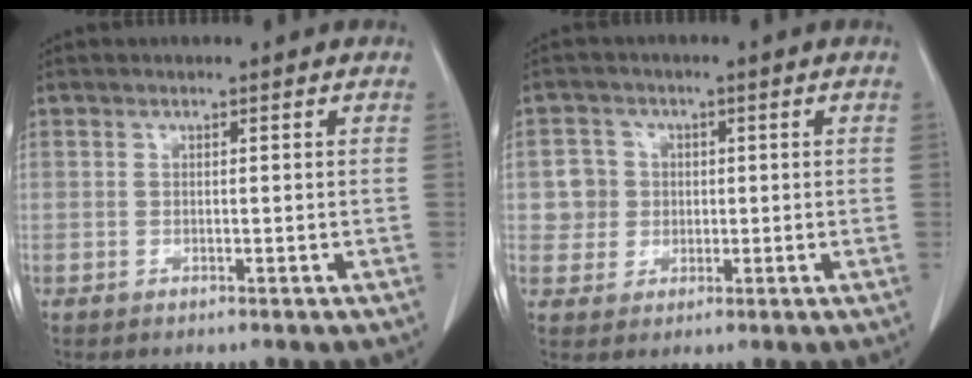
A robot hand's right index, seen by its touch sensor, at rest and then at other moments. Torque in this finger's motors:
{"motor_torque": [0.14, 0.22, 0.09, 0.02]}